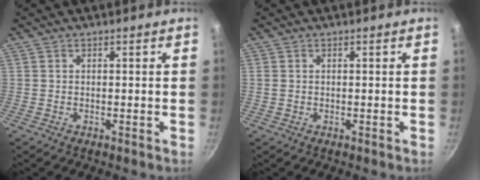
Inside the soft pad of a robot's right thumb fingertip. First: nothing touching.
{"total": 0.6, "force": [0.1, 0.5, 0.3], "torque": [-0.004, 0.002, 0.001]}